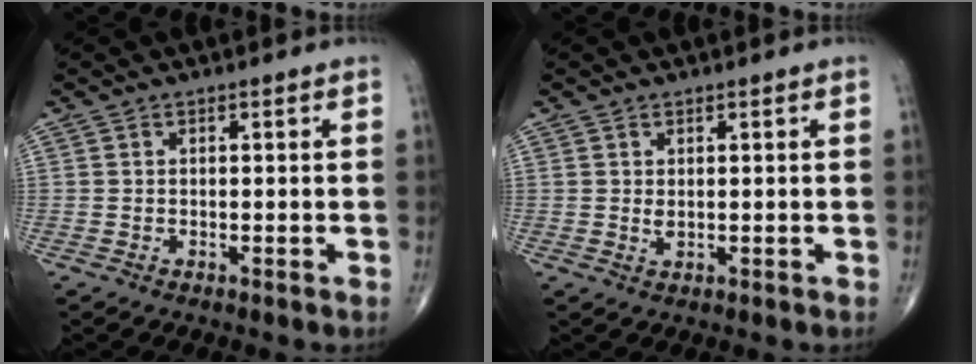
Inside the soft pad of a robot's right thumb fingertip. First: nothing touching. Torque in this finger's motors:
{"motor_torque": [0.38, 0.24, 0.15, 0.09, -0.03]}